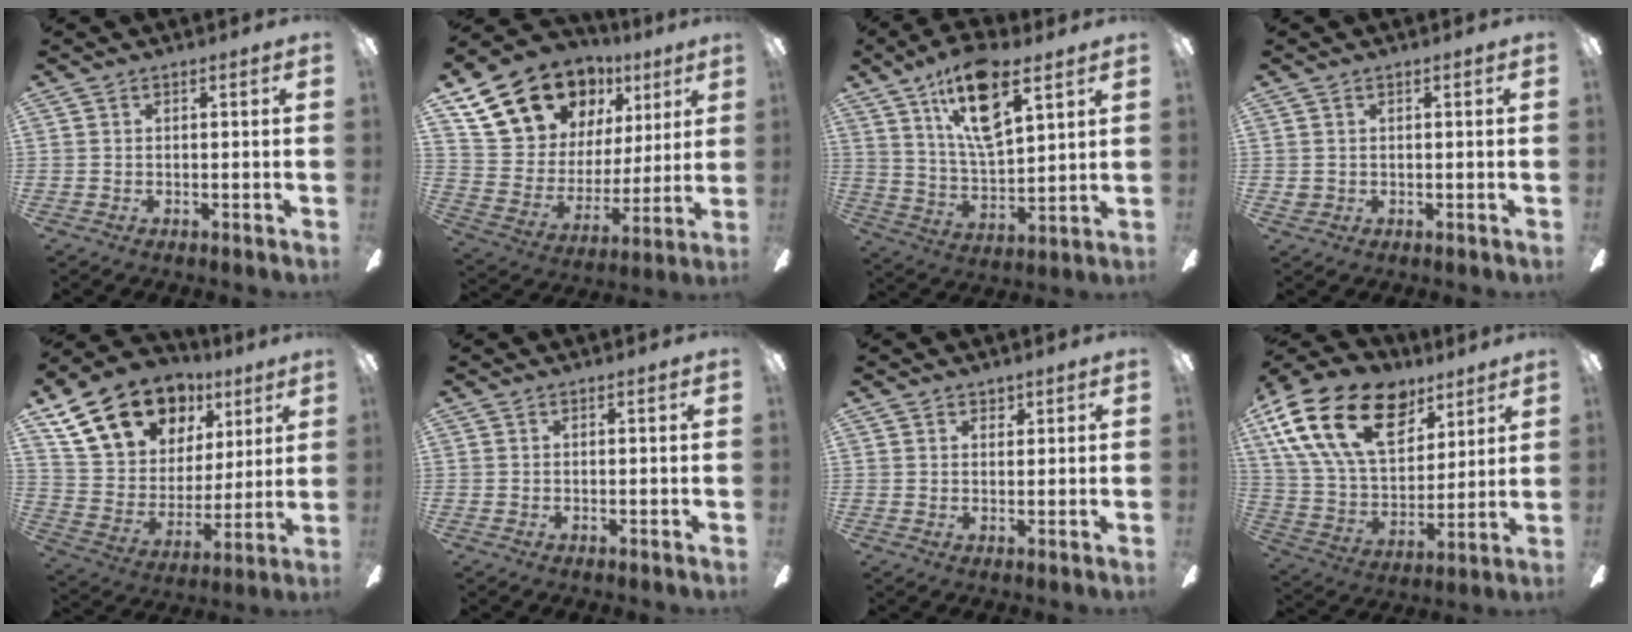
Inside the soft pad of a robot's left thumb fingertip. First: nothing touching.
{"total": 19.6, "force": [13.2, 12.4, 7.4], "torque": [-0.147, -0.069, 0.257]}
{"total": 16.3, "force": [9.7, 6.2, 11.5], "torque": [-0.211, -0.035, 0.165]}
{"total": 1.4, "force": [0.2, 1.3, 0.3], "torque": [-0.007, 0.004, 0.002]}
{"total": 20.2, "force": [12.9, 13.0, 8.5], "torque": [-0.160, -0.065, 0.249]}
{"total": 0.0}
{"total": 1.8, "force": [1.3, 1.2, 0.2], "torque": [0.003, -0.002, 0.023]}
{"total": 24.2, "force": [12.2, 14.5, 15.1], "torque": [-0.284, -0.054, 0.219]}